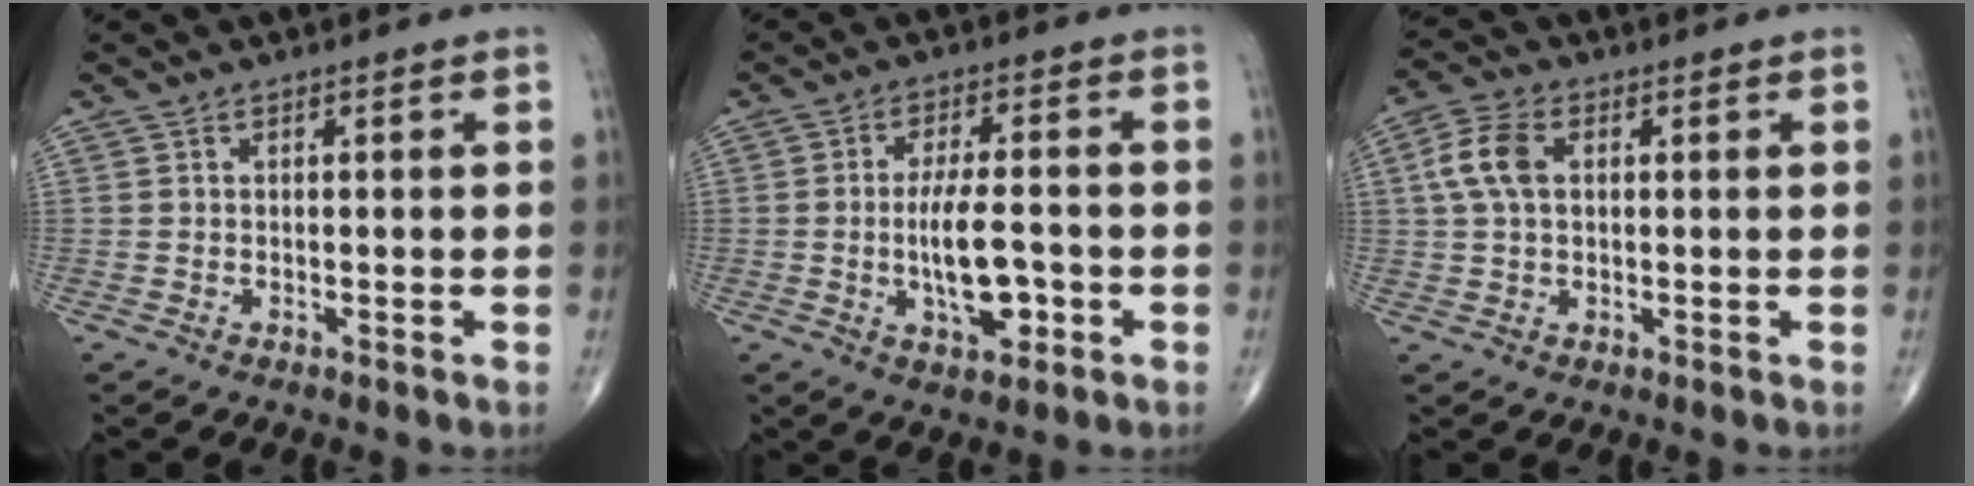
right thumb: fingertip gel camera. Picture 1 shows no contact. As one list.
[{"total": 9.1, "force": [-1.8, 3.6, 8.1], "torque": [-0.137, 0.007, -0.027]}, {"total": 7.1, "force": [1.4, 4.3, 5.4], "torque": [-0.118, 0.015, 0.025]}]